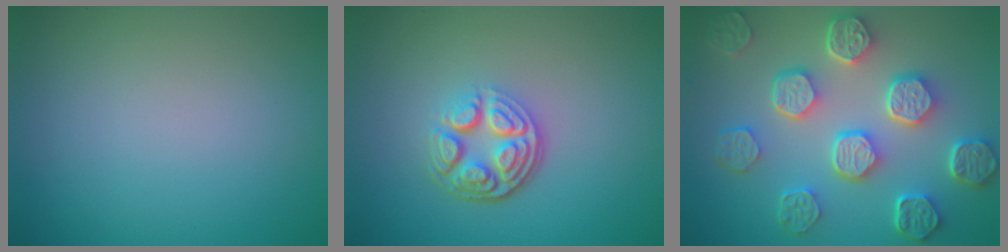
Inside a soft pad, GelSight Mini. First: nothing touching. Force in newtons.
{"total": 4.7, "press": 3.3, "slide": 3.3}
{"total": 7.8, "press": 6.0, "slide": 5.0}